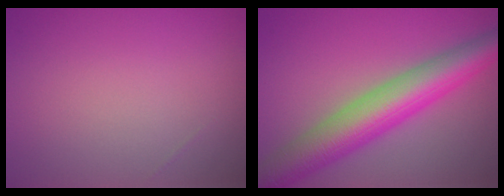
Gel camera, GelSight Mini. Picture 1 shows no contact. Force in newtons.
{"total": 8.3, "press": 8.3, "slide": 0.3}